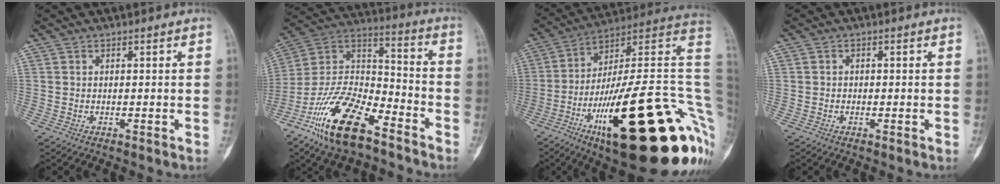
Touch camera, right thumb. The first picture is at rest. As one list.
[{"total": 20.6, "force": [-13.1, 8.5, 13.5], "torque": [-0.252, 0.075, -0.241]}, {"total": 36.9, "force": [-9.5, 10.5, 34.1], "torque": [-0.387, 0.074, -0.145]}, {"total": 0.6, "force": [-0.3, 0.5, 0.0], "torque": [0.009, 0.002, -0.012]}]